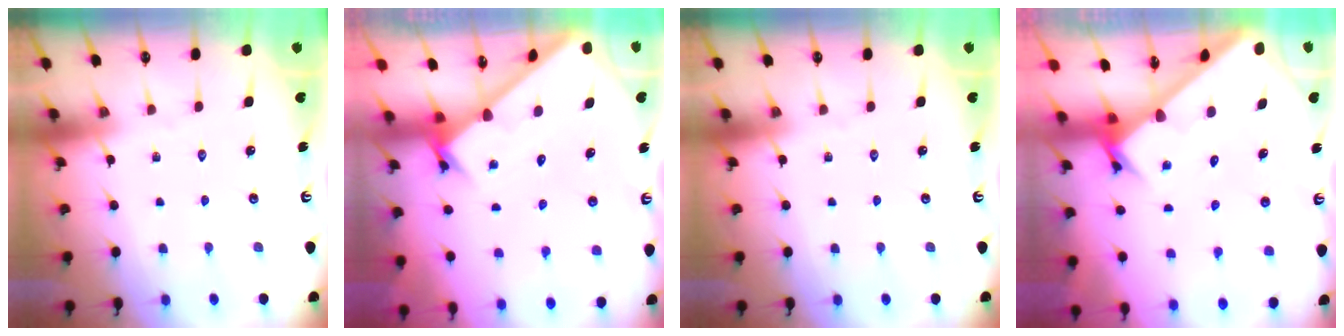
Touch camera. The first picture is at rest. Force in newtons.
{"total": 2.3, "press": 2.3, "slide": 0.0}
{"total": 0.0}
{"total": 2.8, "press": 2.8, "slide": 0.3}